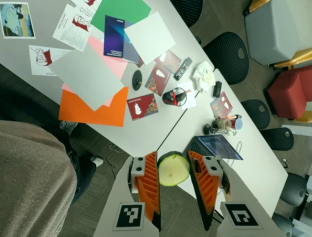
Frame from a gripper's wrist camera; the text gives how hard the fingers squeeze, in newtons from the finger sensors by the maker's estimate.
{"total": 11.4, "left": 11.9, "right": 11.0}